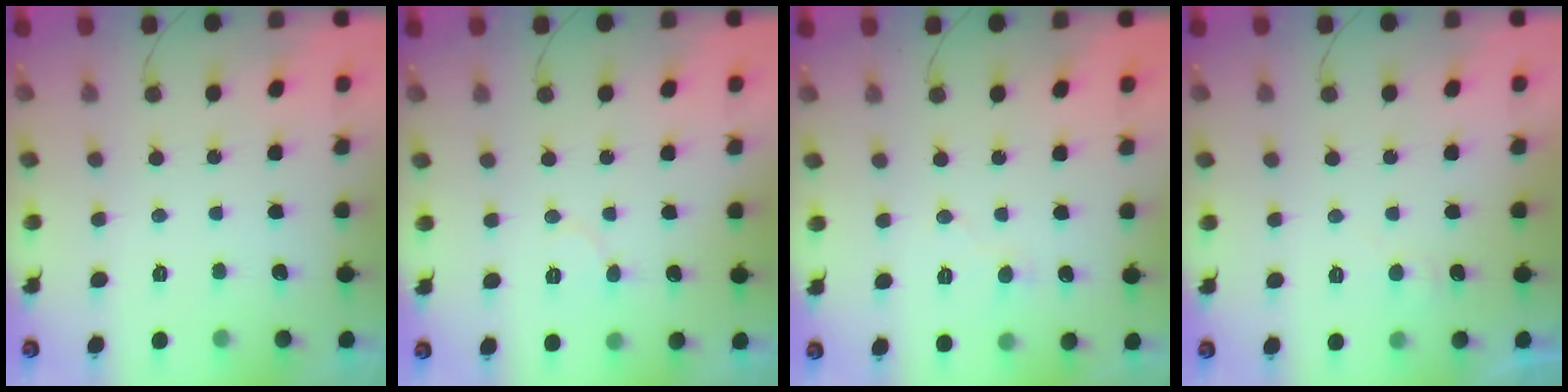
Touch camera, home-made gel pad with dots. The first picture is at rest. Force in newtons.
{"total": 5.7, "press": 5.7, "slide": 0.5}
{"total": 6.2, "press": 6.1, "slide": 0.4}
{"total": 3.8, "press": 3.8, "slide": 0.4}